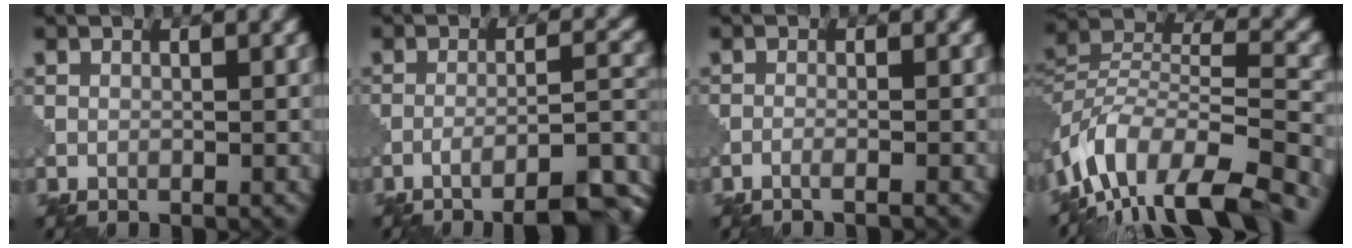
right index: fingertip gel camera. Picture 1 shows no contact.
{"total": 10.1, "force": [-7.5, 2.1, 6.4], "torque": [-0.077, 0.005, -0.091]}
{"total": 1.5, "force": [-1.0, 0.3, 1.0], "torque": [-0.005, 0.000, -0.030]}
{"total": 13.0, "force": [-9.5, 4.8, 7.4], "torque": [-0.148, 0.013, -0.162]}